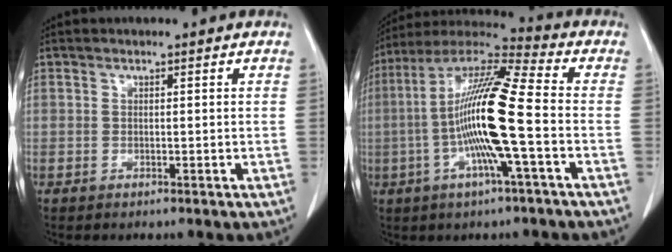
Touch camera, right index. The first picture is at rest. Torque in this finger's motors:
{"motor_torque": [2.14, 0.00, 1.05, 0.21]}